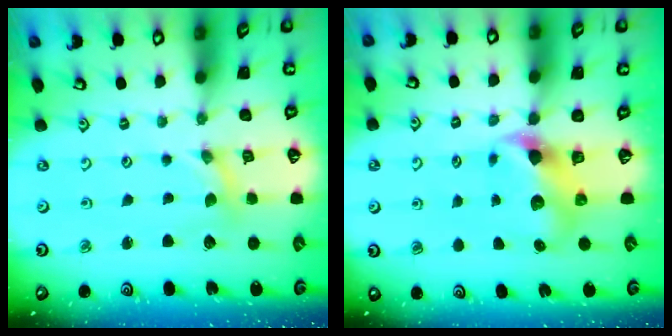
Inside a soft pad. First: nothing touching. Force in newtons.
{"total": 7.0, "press": 7.0, "slide": 1.1}